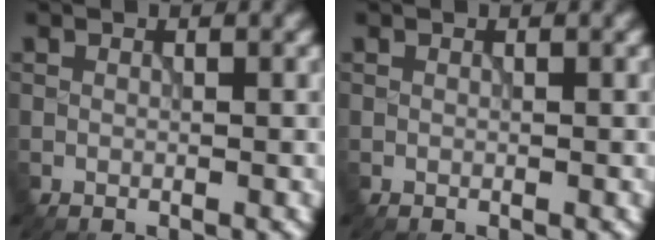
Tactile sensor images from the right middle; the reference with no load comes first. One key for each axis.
{"total": 0.0}